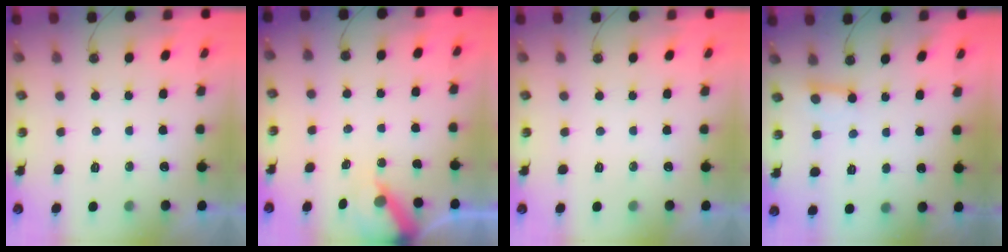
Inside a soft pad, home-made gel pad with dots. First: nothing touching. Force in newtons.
{"total": 6.7, "press": 6.7, "slide": 0.4}
{"total": 0.0}
{"total": 2.6, "press": 2.5, "slide": 0.3}